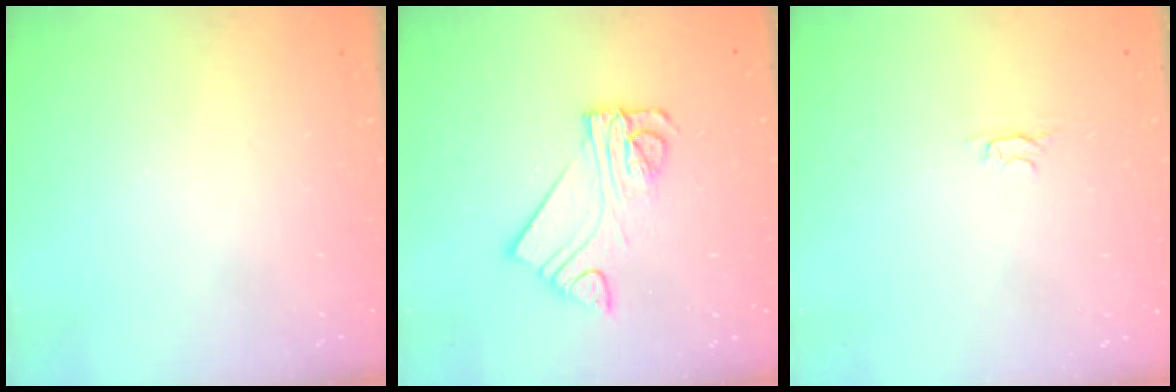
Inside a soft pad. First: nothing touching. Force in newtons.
{"total": 11.4, "press": 11.3, "slide": 1.2}
{"total": 2.4, "press": 2.3, "slide": 0.5}